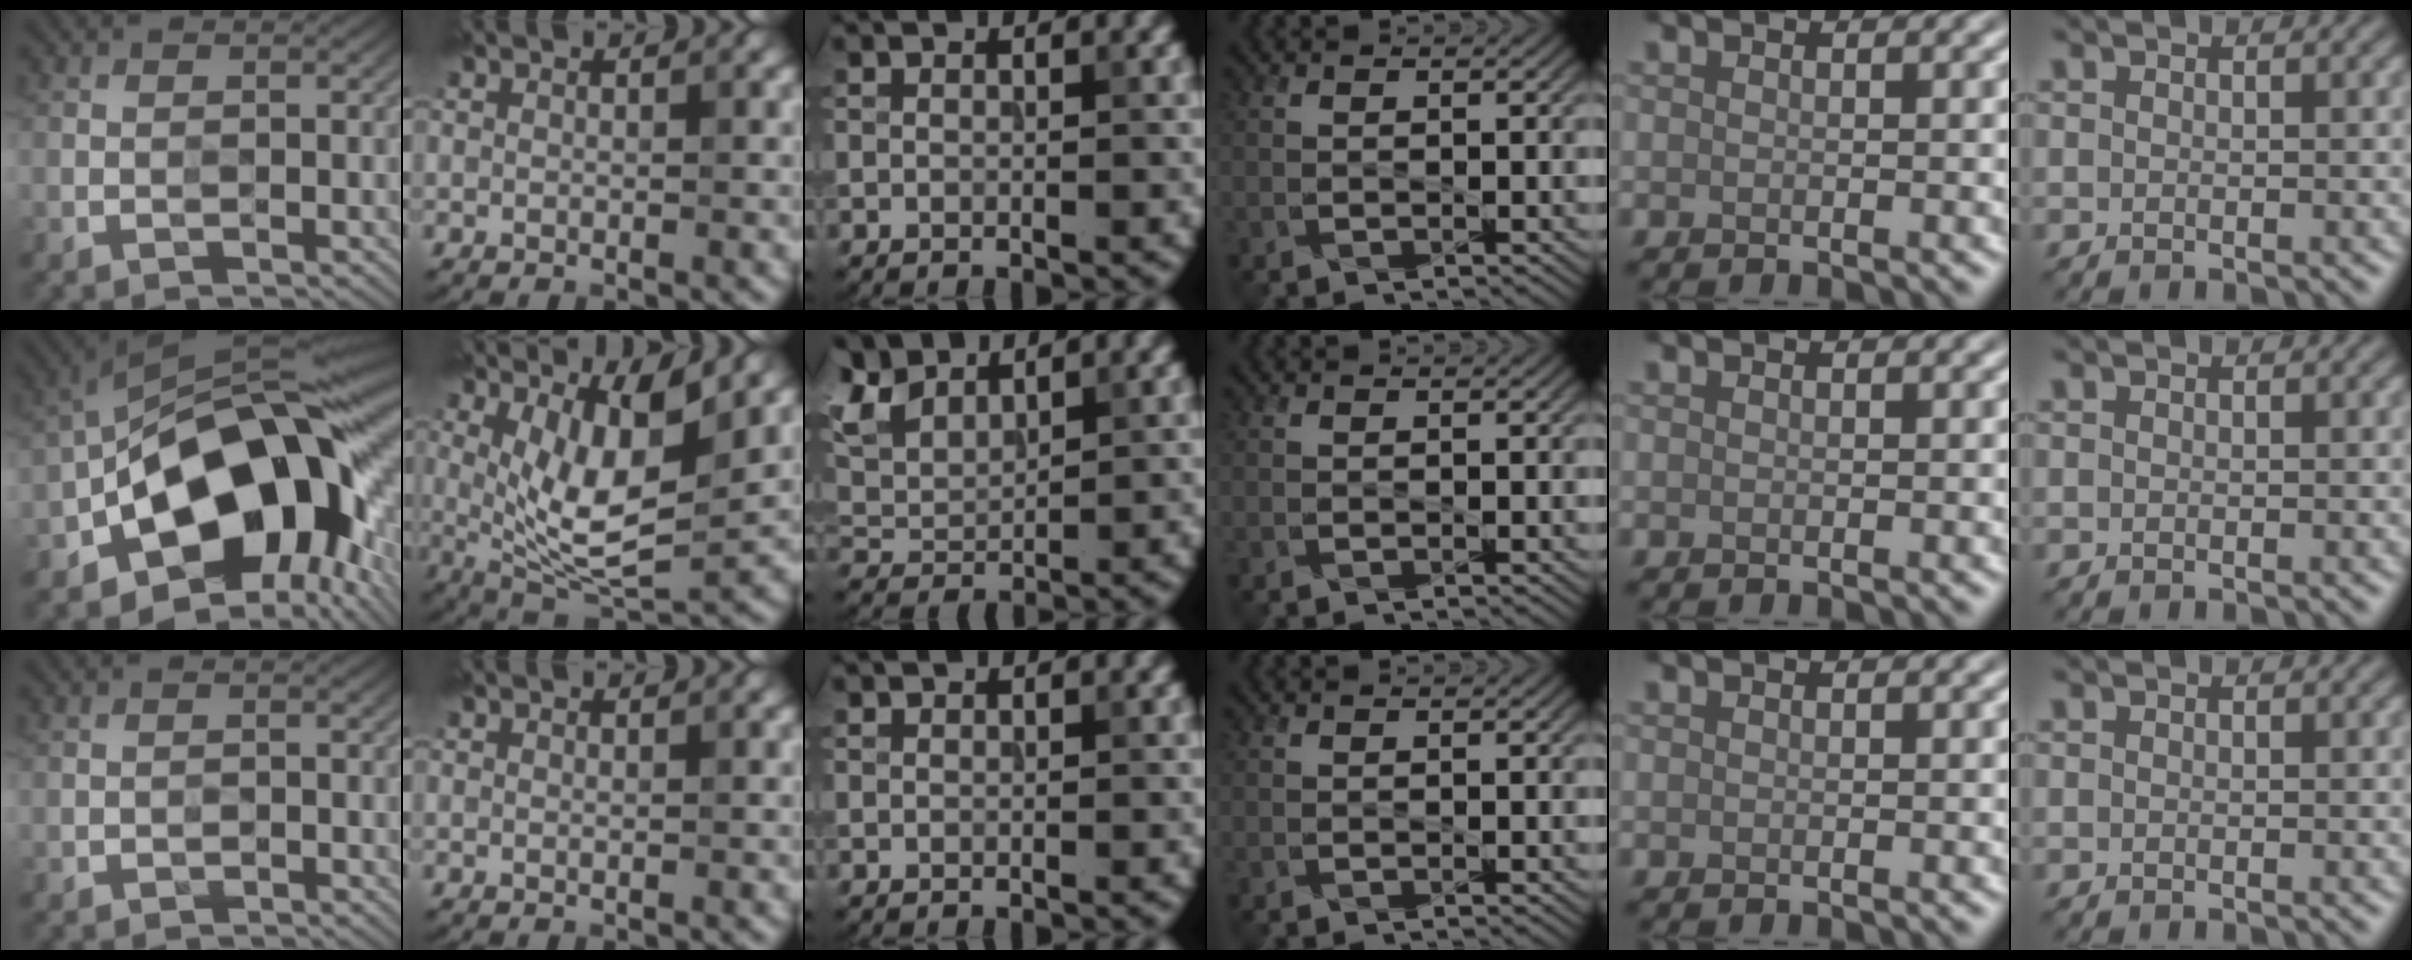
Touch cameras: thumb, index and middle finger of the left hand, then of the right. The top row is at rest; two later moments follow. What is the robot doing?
{"motion": "press", "object": "stopwatch"}